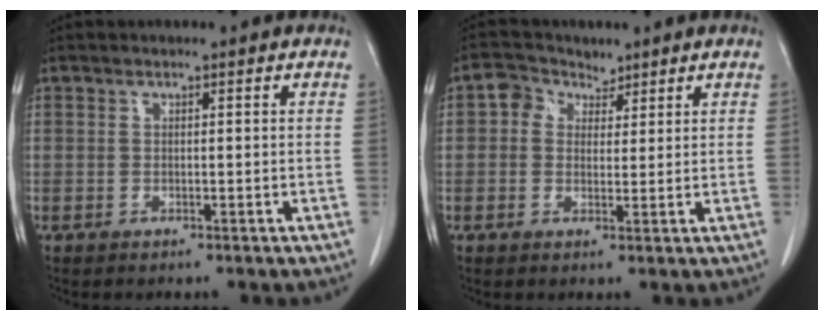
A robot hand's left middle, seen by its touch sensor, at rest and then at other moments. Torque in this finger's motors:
{"motor_torque": [0.12, -0.10, -0.03, 0.00]}